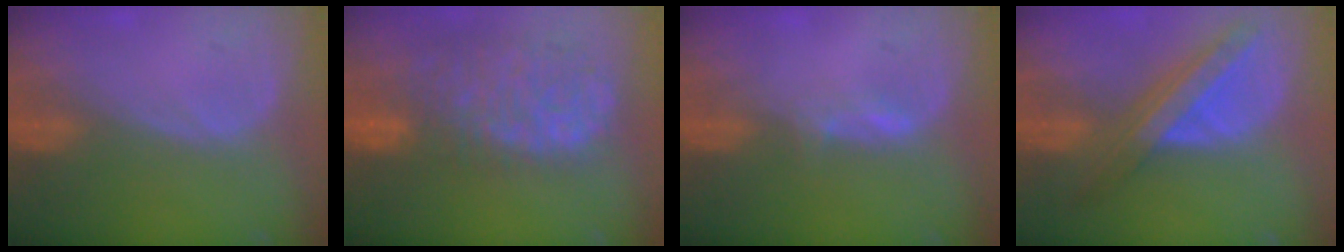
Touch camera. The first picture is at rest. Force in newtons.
{"total": 12.7, "press": 10.5, "slide": 7.1}
{"total": 1.6, "press": 1.5, "slide": 0.6}
{"total": 8.7, "press": 7.5, "slide": 4.4}